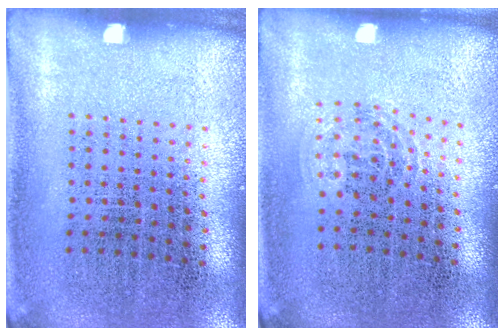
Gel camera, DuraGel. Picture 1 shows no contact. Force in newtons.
{"total": 0.9, "press": 0.6, "slide": 0.7}